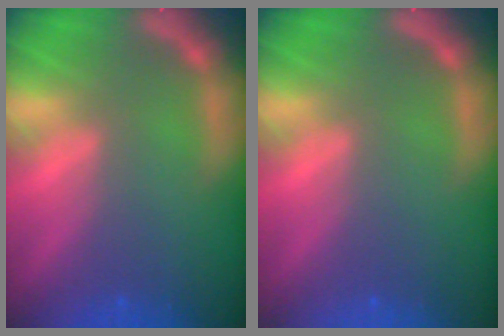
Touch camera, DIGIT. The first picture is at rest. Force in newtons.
{"total": 0.0}